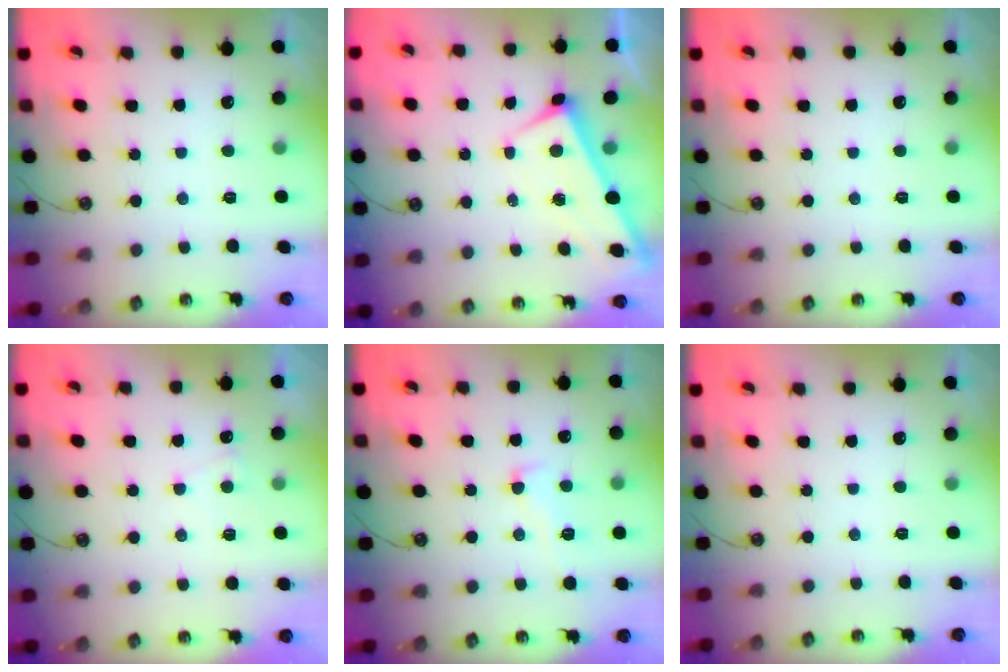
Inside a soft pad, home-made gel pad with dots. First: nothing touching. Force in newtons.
{"total": 1.7, "press": 1.7, "slide": 0.1}
{"total": 0.0}
{"total": 5.0, "press": 5.0, "slide": 0.4}
{"total": 0.8, "press": 0.1, "slide": 0.8}
{"total": 0.0}